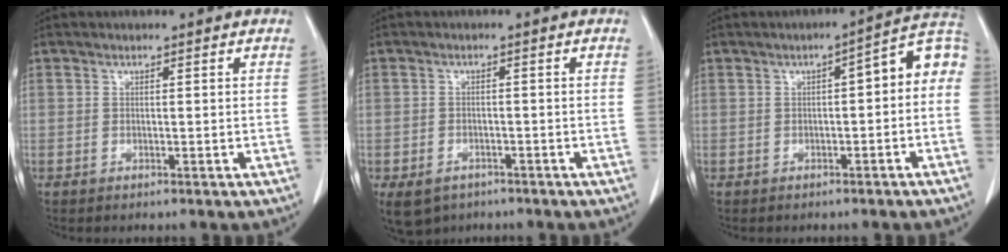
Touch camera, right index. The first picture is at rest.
{"total": 6.4, "force": [-4.1, 4.3, 2.2], "torque": [-0.040, 0.000, -0.055]}
{"total": 7.5, "force": [-0.4, 2.4, 7.1], "torque": [-0.092, 0.039, -0.007]}